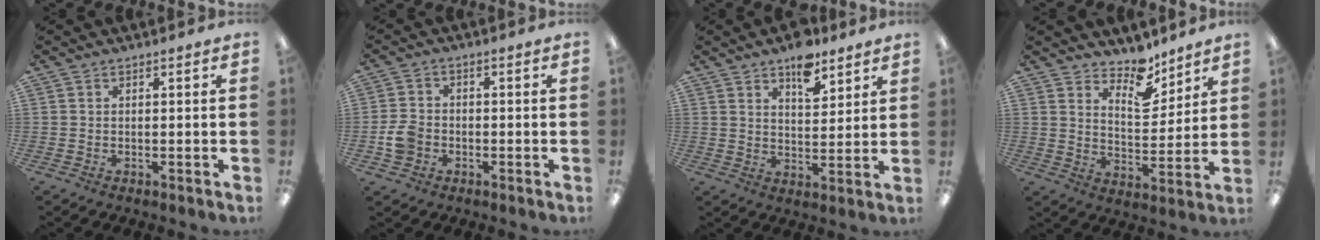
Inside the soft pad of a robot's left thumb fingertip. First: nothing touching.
{"total": 5.0, "force": [-1.5, 4.1, 2.5], "torque": [-0.047, 0.010, -0.026]}
{"total": 8.4, "force": [6.2, 3.9, 4.0], "torque": [-0.040, -0.040, 0.104]}
{"total": 9.9, "force": [8.3, 4.1, 3.5], "torque": [-0.040, -0.063, 0.148]}